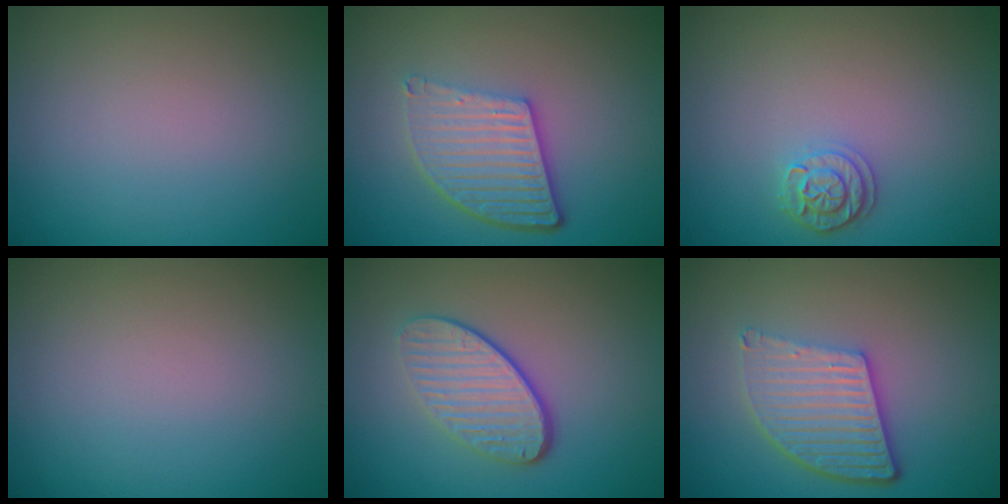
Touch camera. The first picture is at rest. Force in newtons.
{"total": 5.5, "press": 3.9, "slide": 3.9}
{"total": 2.0, "press": 1.9, "slide": 0.5}
{"total": 0.0}
{"total": 4.3, "press": 3.2, "slide": 2.9}
{"total": 5.5, "press": 3.8, "slide": 4.0}